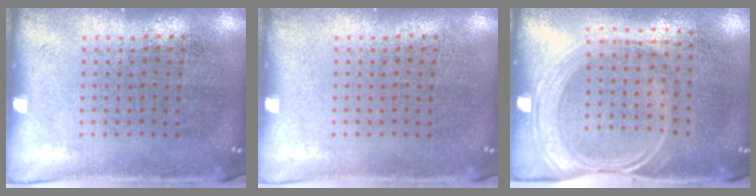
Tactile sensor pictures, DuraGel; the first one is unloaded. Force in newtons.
{"total": 0.0}
{"total": 1.6, "press": 1.4, "slide": 0.9}